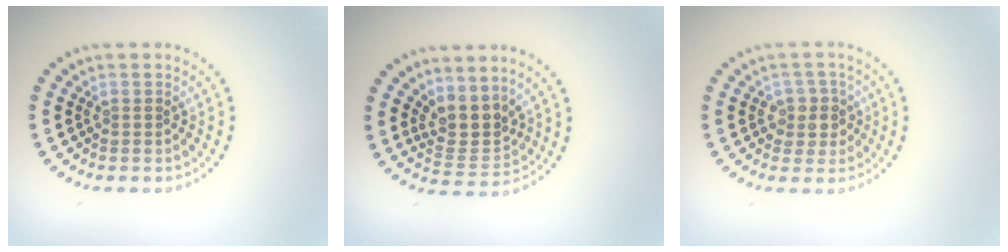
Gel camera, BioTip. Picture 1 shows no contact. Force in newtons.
{"total": 3.2, "press": 2.4, "slide": 2.1}
{"total": 2.2, "press": 2.1, "slide": 0.8}